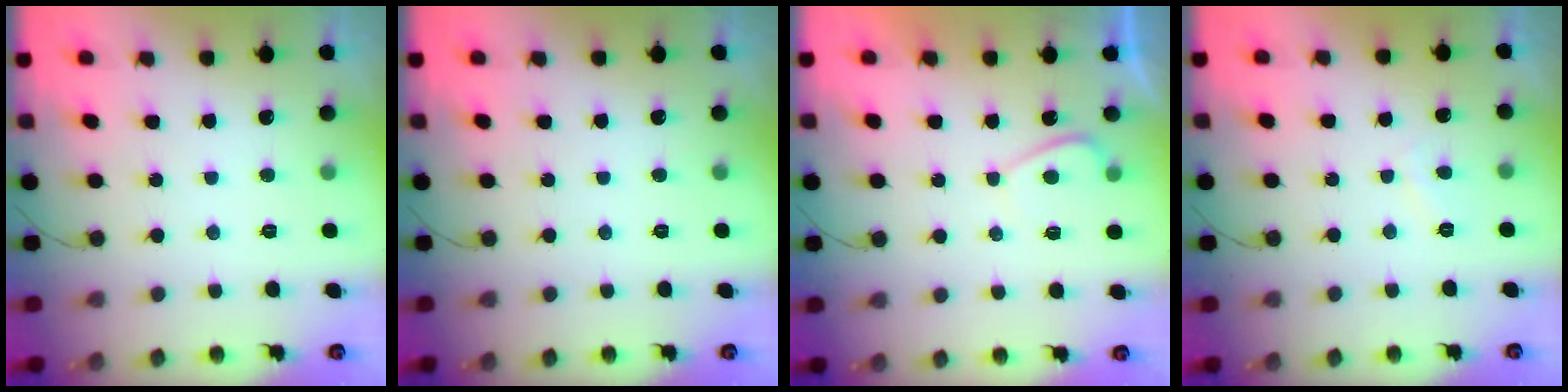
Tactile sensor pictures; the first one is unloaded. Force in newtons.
{"total": 0.0}
{"total": 1.8, "press": 1.7, "slide": 0.6}
{"total": 1.2, "press": 1.1, "slide": 0.5}